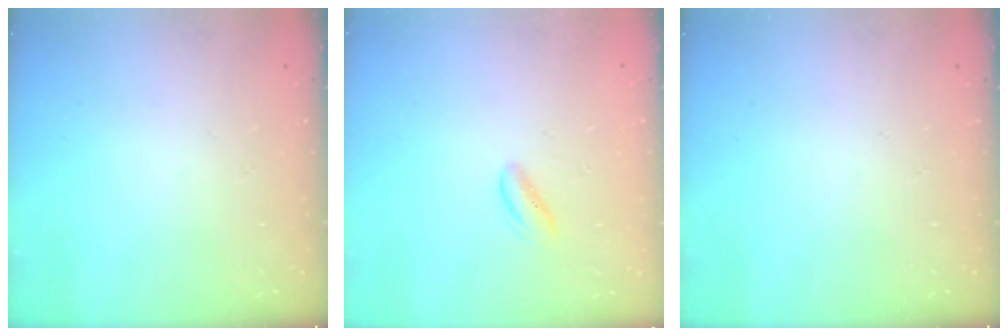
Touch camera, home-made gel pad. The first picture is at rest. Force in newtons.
{"total": 2.4, "press": 2.4, "slide": 0.2}
{"total": 0.0}